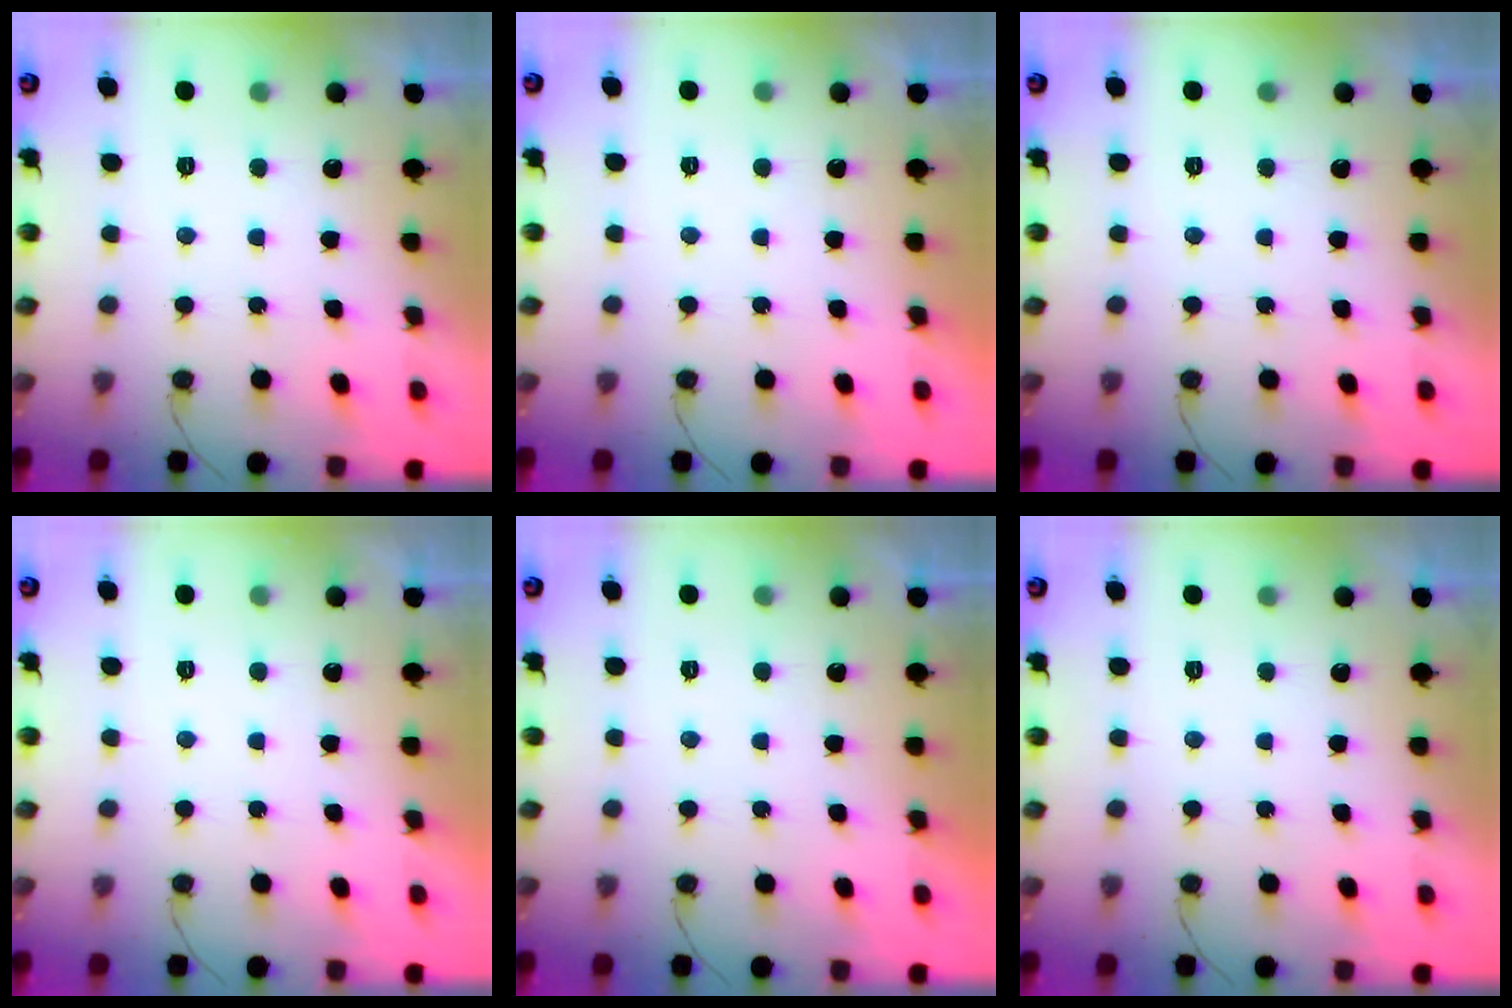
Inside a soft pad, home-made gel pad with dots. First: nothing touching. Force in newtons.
{"total": 1.8, "press": 1.8, "slide": 0.0}
{"total": 0.0}
{"total": 1.6, "press": 1.6, "slide": 0.0}
{"total": 1.7, "press": 1.7, "slide": 0.1}
{"total": 0.0}